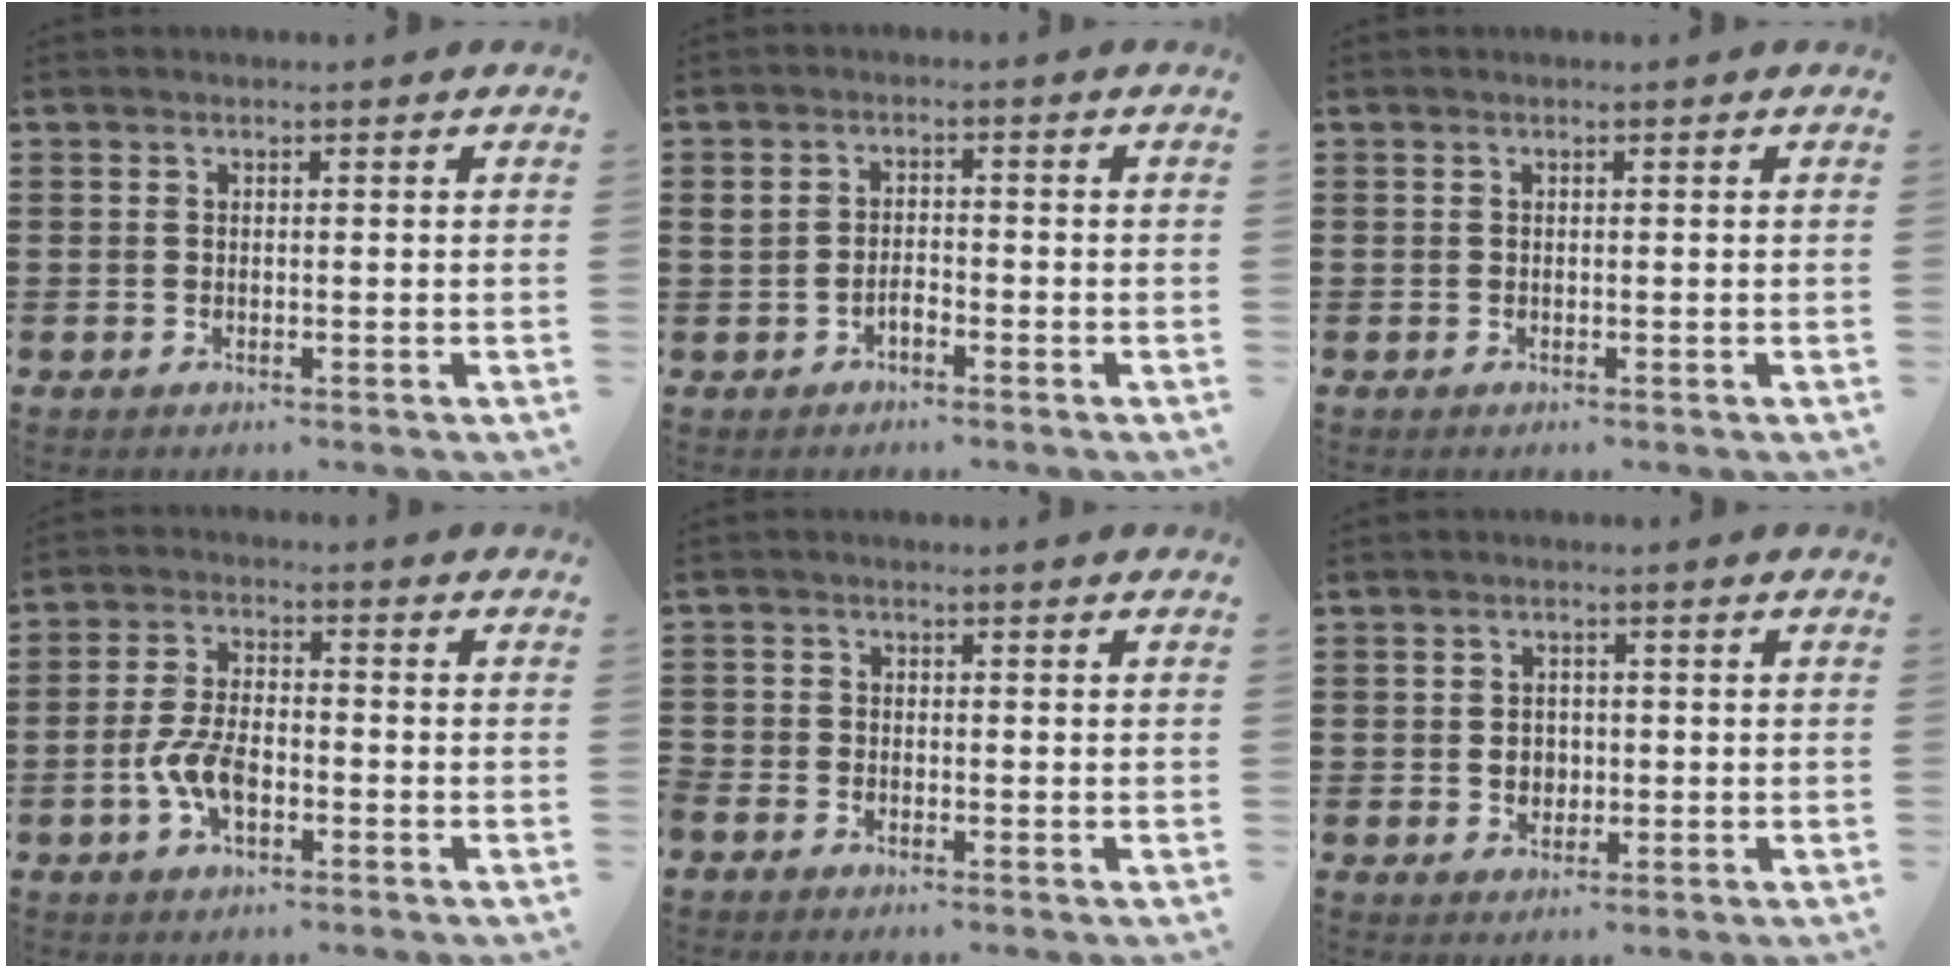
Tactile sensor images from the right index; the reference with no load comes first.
{"total": 2.0, "force": [-0.9, 1.2, 1.4], "torque": [-0.029, 0.001, -0.018]}
{"total": 0.0}
{"total": 6.4, "force": [-2.2, 3.0, 5.3], "torque": [-0.122, -0.004, -0.044]}
{"total": 1.4, "force": [-1.3, 0.4, 0.0], "torque": [-0.003, 0.000, -0.028]}
{"total": 2.5, "force": [-0.2, 2.1, 1.4], "torque": [-0.025, 0.001, -0.007]}